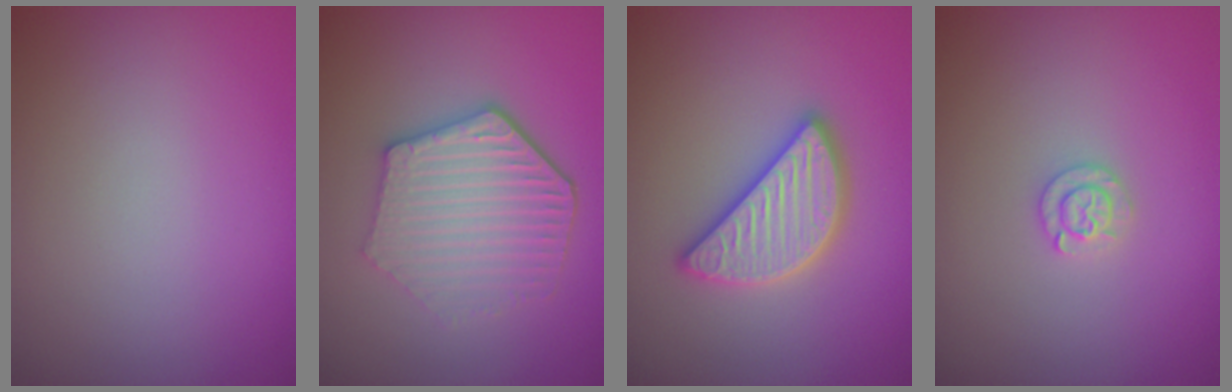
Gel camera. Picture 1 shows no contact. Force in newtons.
{"total": 5.4, "press": 4.4, "slide": 3.2}
{"total": 4.7, "press": 4.7, "slide": 0.5}
{"total": 1.5, "press": 1.5, "slide": 0.1}